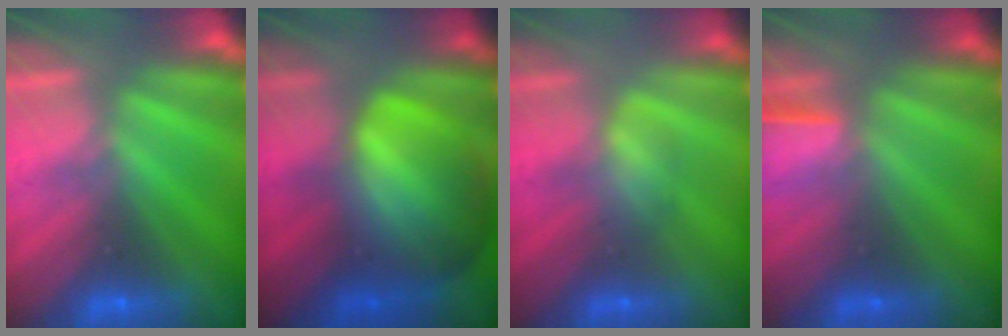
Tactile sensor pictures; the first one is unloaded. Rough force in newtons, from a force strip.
{"total": 8.7}
{"total": 2.8}
{"total": 1.6}